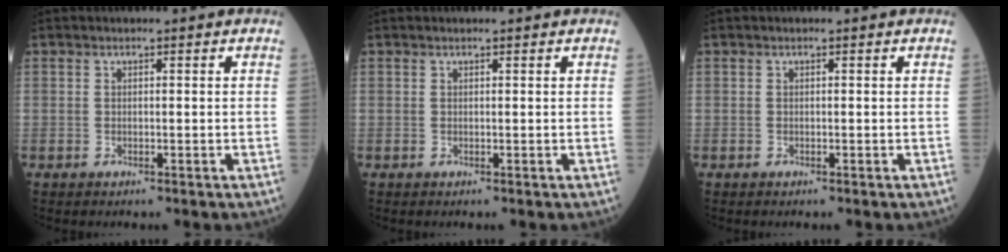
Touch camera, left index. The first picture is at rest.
{"total": 0.6, "force": [0.5, 0.0, 0.2], "torque": [-0.002, 0.003, 0.009]}
{"total": 0.0}